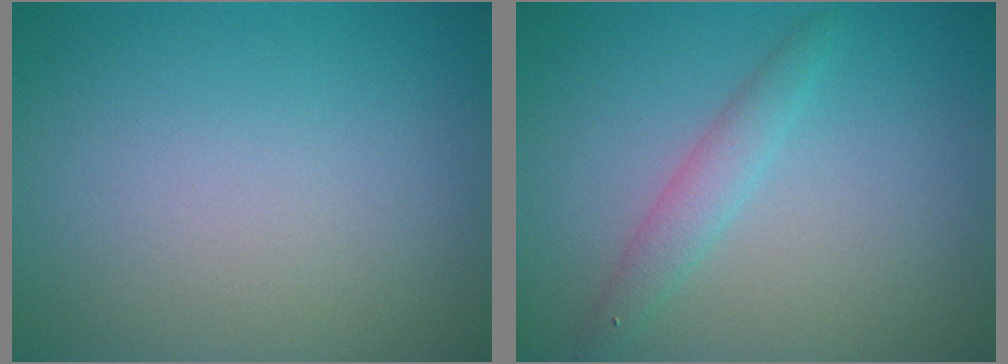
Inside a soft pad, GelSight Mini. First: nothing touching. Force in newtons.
{"total": 1.9, "press": 1.9, "slide": 0.1}